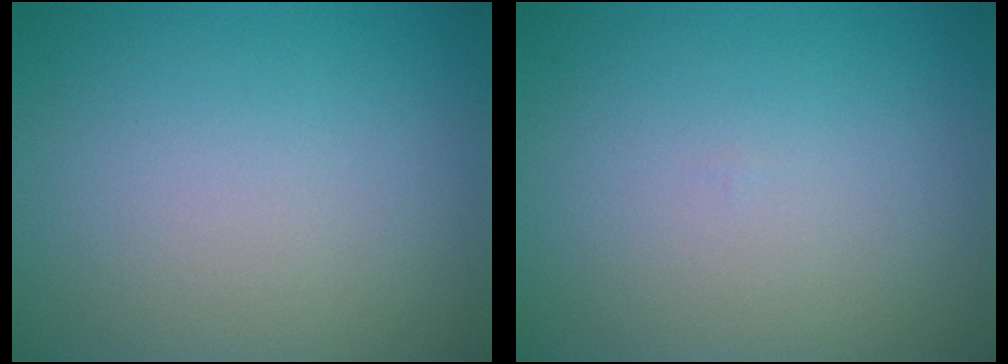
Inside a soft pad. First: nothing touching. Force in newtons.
{"total": 0.0}